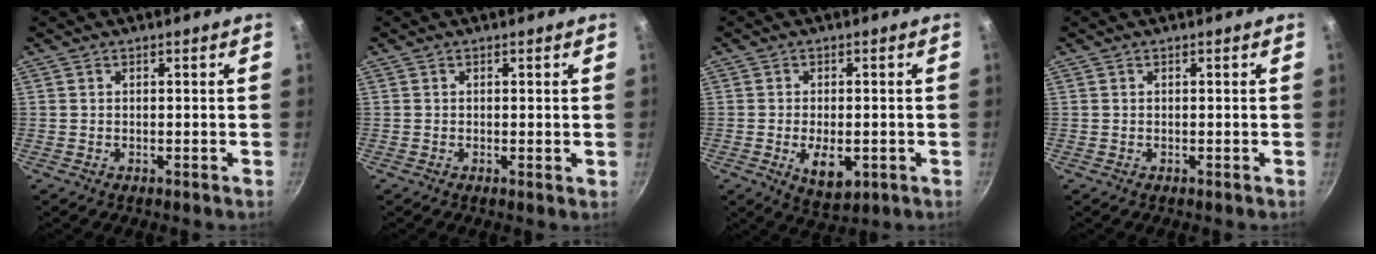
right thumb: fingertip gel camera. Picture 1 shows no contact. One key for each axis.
{"total": 0.6, "fx": 0.1, "fy": 0.2, "fz": 0.5, "tx": -0.008, "ty": -0.002, "tz": 0.000}
{"total": 7.2, "fx": -1.8, "fy": 3.9, "fz": 5.8, "tx": -0.081, "ty": -0.004, "tz": -0.017}
{"total": 0.0}